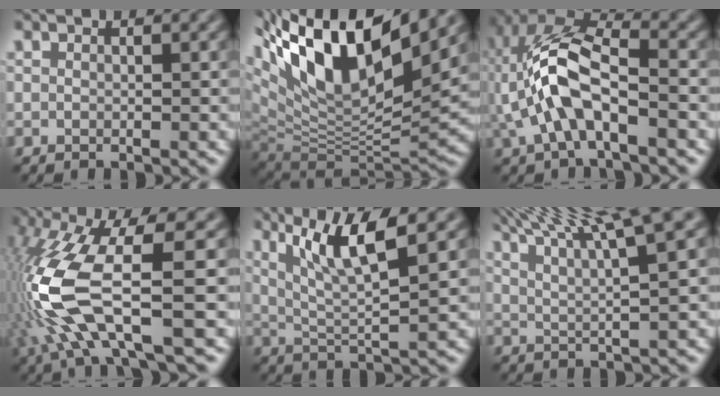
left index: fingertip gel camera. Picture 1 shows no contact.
{"total": 15.8, "force": [8.3, 6.2, 11.9], "torque": [-0.248, 0.033, 0.155]}
{"total": 8.3, "force": [-1.6, 3.7, 7.3], "torque": [-0.164, 0.020, -0.036]}
{"total": 10.5, "force": [-2.2, 2.8, 9.9], "torque": [-0.230, 0.000, -0.044]}
{"total": 6.1, "force": [2.8, 1.2, 5.3], "torque": [-0.099, 0.000, 0.055]}
{"total": 9.1, "force": [6.7, 1.3, 6.0], "torque": [-0.087, 0.029, 0.090]}